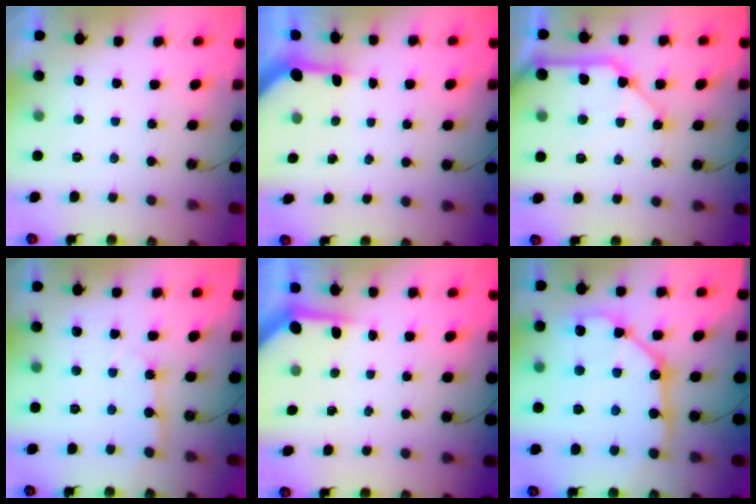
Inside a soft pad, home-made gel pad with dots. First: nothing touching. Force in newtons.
{"total": 3.1, "press": 3.1, "slide": 0.2}
{"total": 13.6, "press": 13.4, "slide": 2.2}
{"total": 3.7, "press": 3.7, "slide": 0.5}
{"total": 3.7, "press": 3.6, "slide": 0.4}
{"total": 16.1, "press": 16.0, "slide": 2.0}